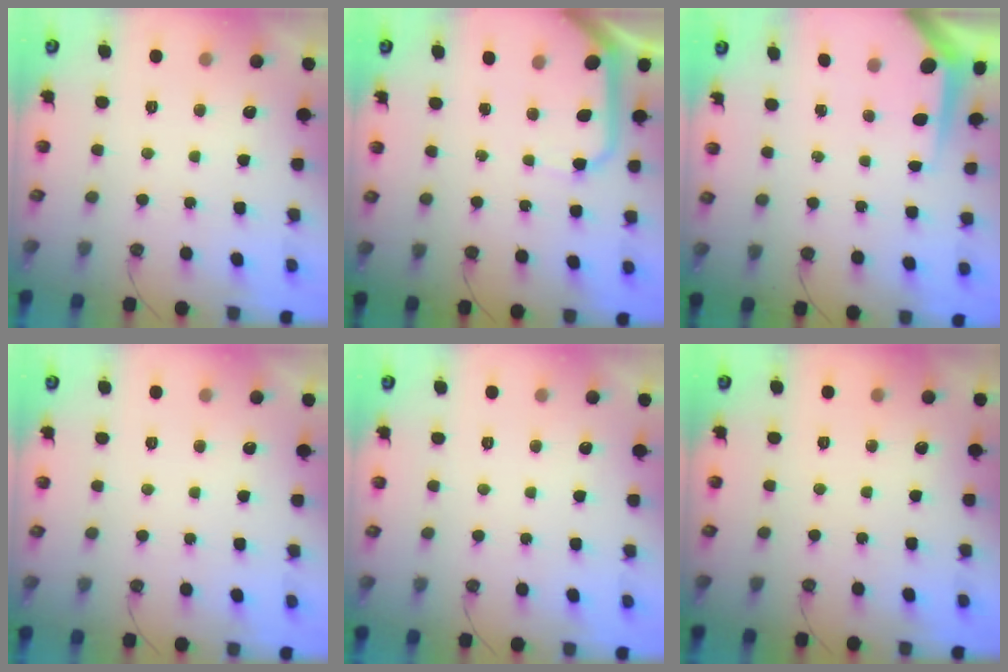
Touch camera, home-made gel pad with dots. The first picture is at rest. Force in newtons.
{"total": 9.7, "press": 9.6, "slide": 1.3}
{"total": 5.6, "press": 5.6, "slide": 0.4}
{"total": 0.0}
{"total": 0.0}
{"total": 0.0}